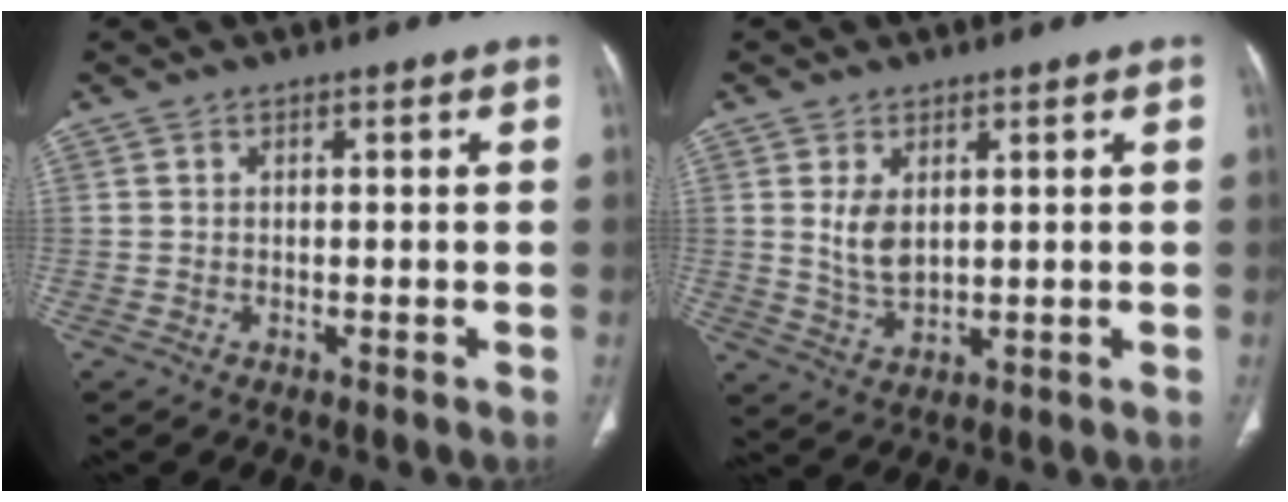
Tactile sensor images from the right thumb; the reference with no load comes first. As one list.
[{"total": 5.2, "force": [1.4, 3.0, 4.0], "torque": [-0.073, -0.013, 0.037]}]